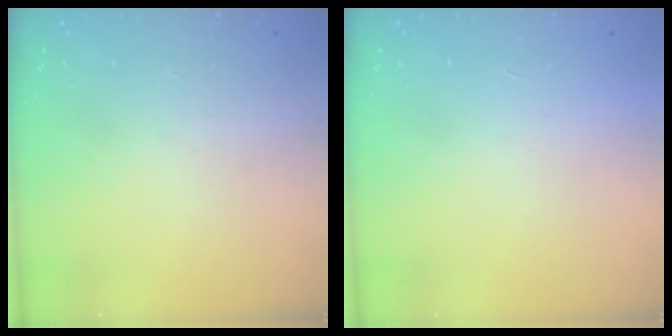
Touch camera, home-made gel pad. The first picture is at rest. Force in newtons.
{"total": 1.6, "press": 1.6, "slide": 0.1}